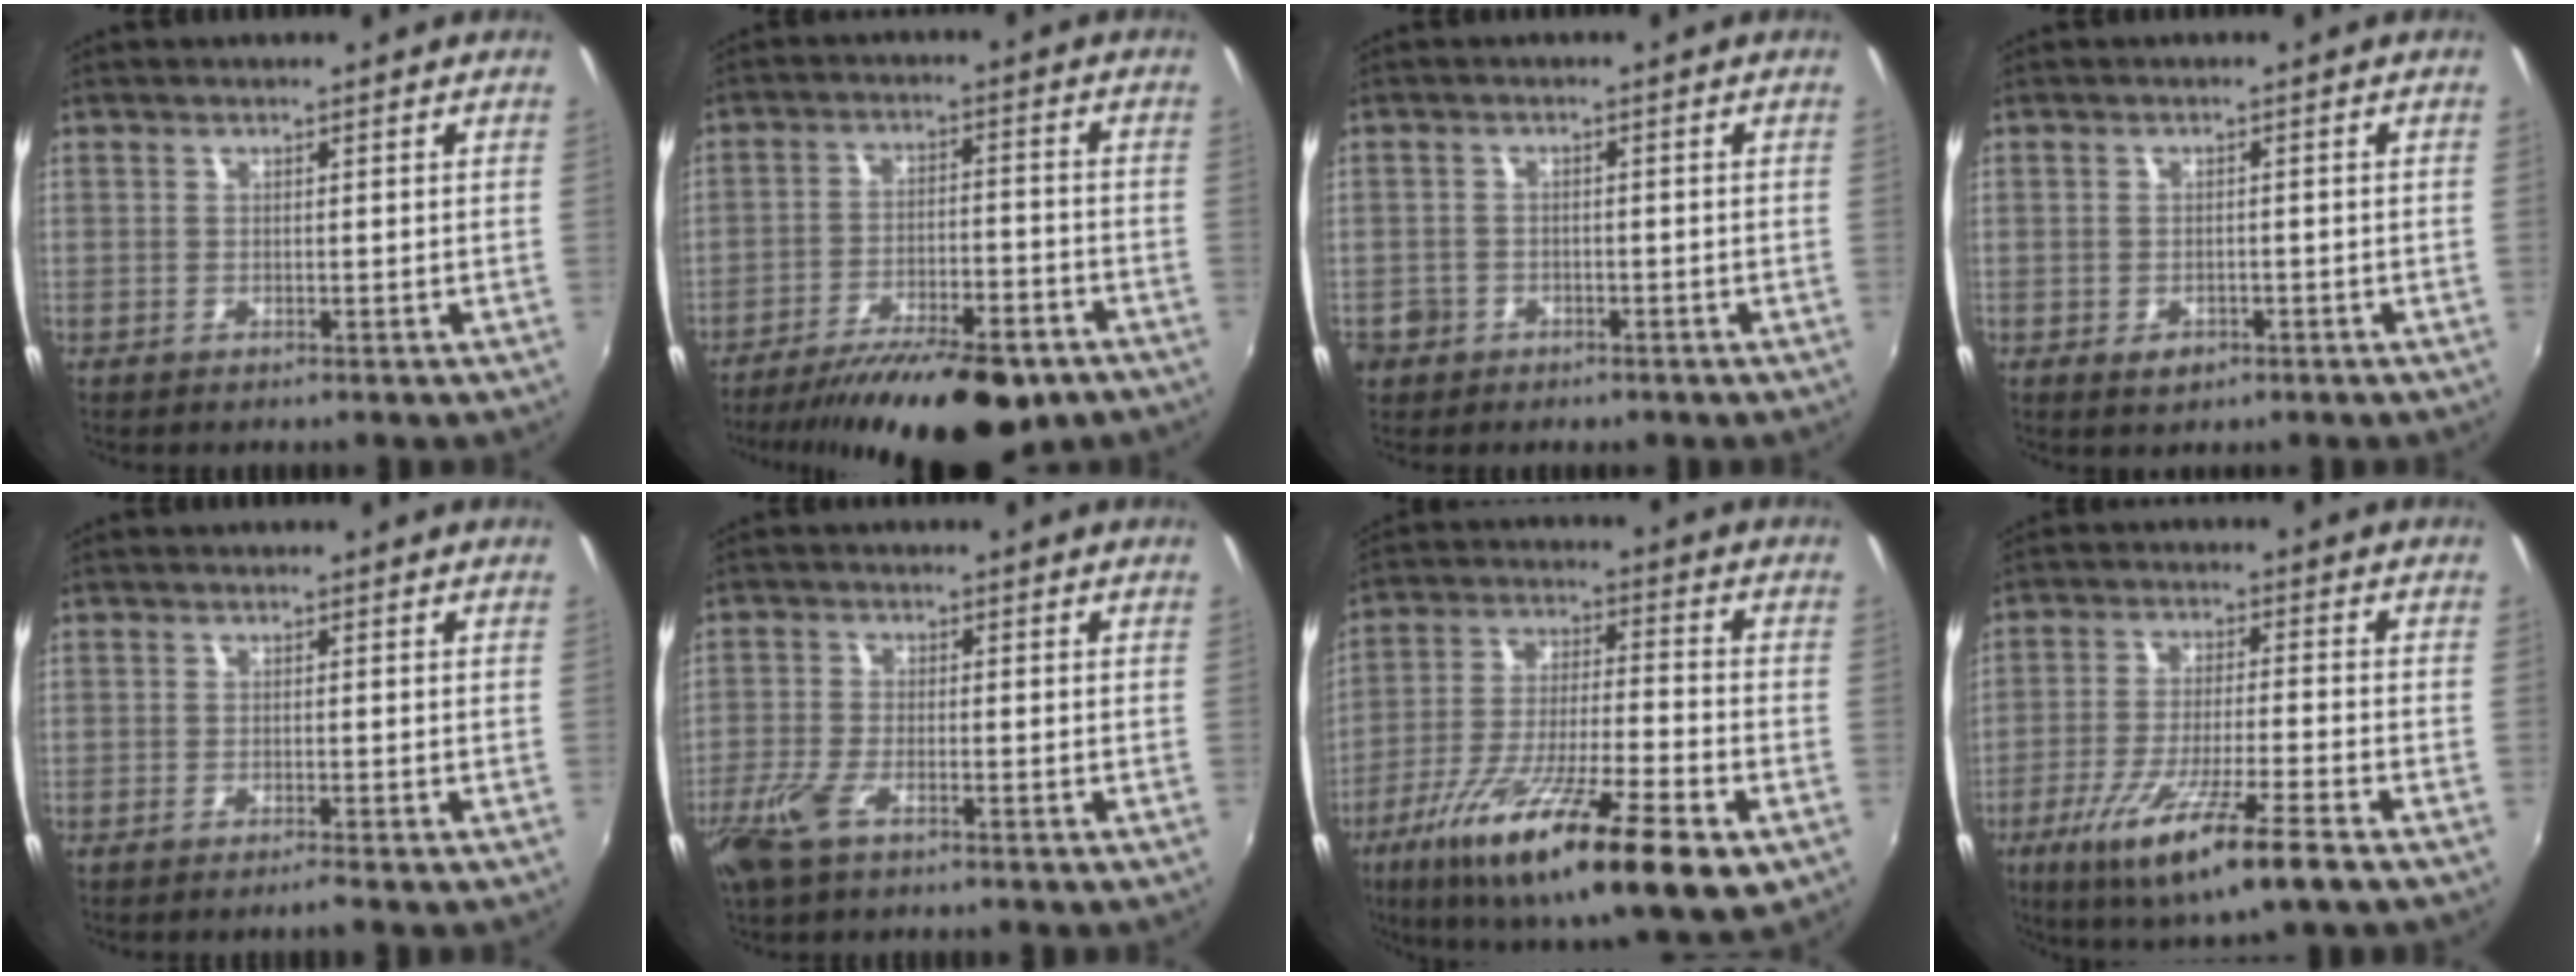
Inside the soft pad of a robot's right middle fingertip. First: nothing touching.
{"total": 19.5, "force": [-14.7, 5.7, 11.5], "torque": [-0.203, -0.033, -0.214]}
{"total": 4.3, "force": [-2.0, 3.6, 1.1], "torque": [-0.037, -0.001, -0.032]}
{"total": 2.7, "force": [-1.4, 1.8, 1.4], "torque": [-0.026, -0.003, -0.017]}
{"total": 1.3, "force": [-1.1, -0.3, 0.6], "torque": [-0.013, -0.004, -0.020]}
{"total": 6.8, "force": [-4.1, 2.5, 4.8], "torque": [-0.121, -0.013, -0.083]}
{"total": 22.7, "force": [-11.8, 4.1, 19.0], "torque": [-0.333, -0.054, -0.203]}
{"total": 14.2, "force": [-8.1, 1.1, 11.6], "torque": [-0.227, -0.038, -0.144]}